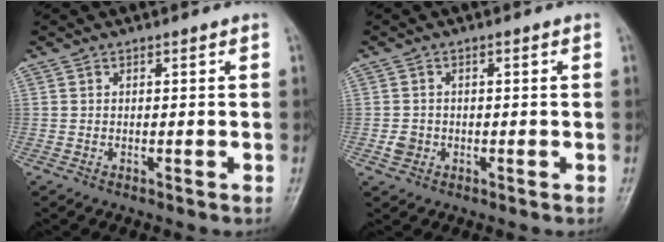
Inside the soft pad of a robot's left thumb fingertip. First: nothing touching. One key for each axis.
{"total": 2.2, "fx": -0.6, "fy": 2.0, "fz": 0.8, "tx": -0.009, "ty": 0.005, "tz": -0.011}